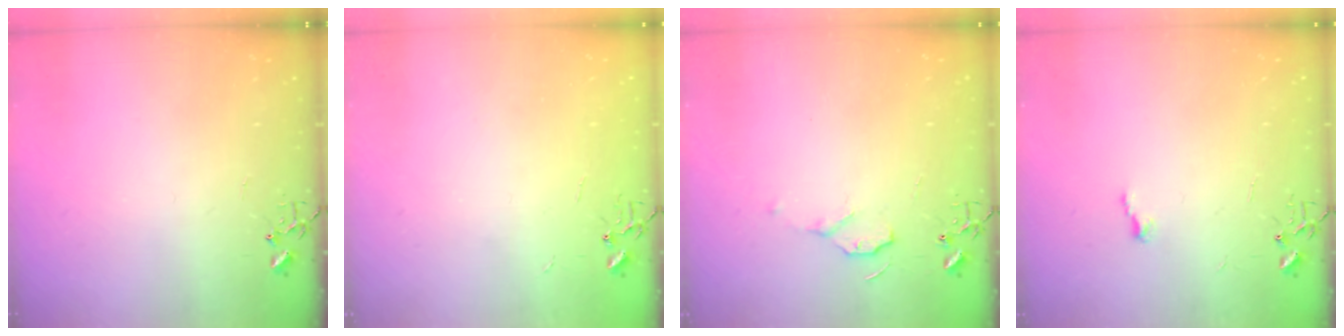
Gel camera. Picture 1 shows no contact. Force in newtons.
{"total": 2.2, "press": 2.2, "slide": 0.3}
{"total": 7.0, "press": 6.9, "slide": 0.8}
{"total": 4.7, "press": 4.7, "slide": 0.7}